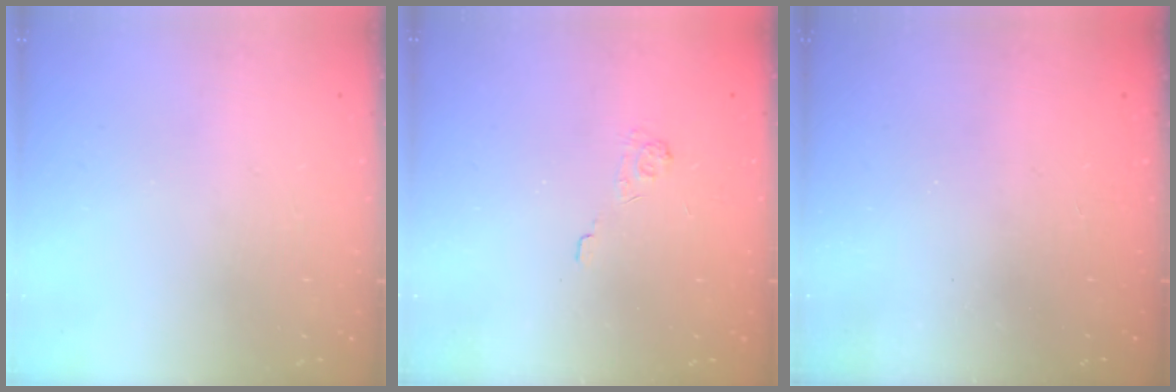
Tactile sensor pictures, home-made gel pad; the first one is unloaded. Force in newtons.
{"total": 2.1, "press": 1.5, "slide": 1.4}
{"total": 2.5, "press": 2.4, "slide": 0.8}